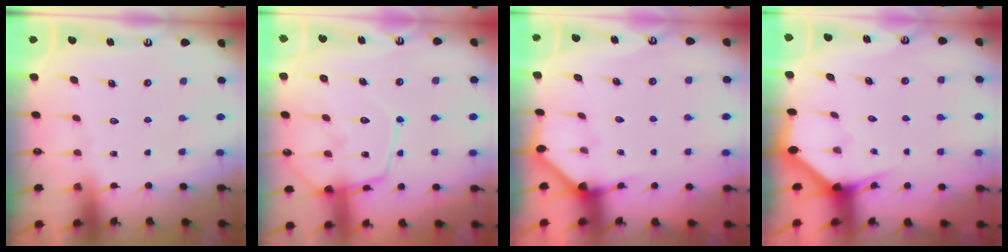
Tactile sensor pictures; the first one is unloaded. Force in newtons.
{"total": 13.7, "press": 13.6, "slide": 1.3}
{"total": 2.3, "press": 2.3, "slide": 0.2}
{"total": 2.9, "press": 2.9, "slide": 0.1}